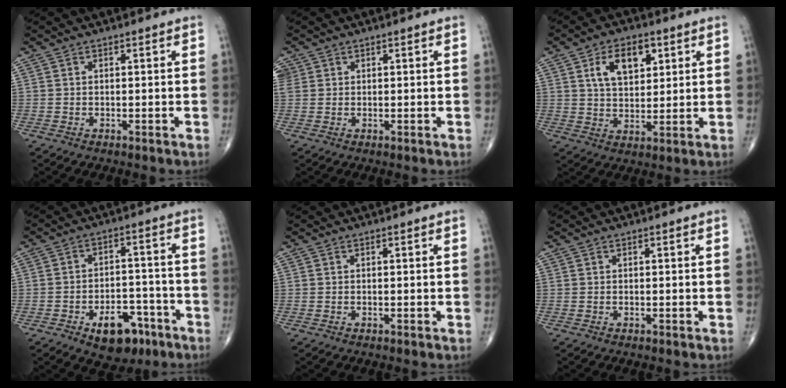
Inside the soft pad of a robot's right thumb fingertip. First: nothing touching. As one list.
[{"total": 2.8, "force": [1.0, 2.5, 0.7], "torque": [-0.006, 0.008, 0.024]}, {"total": 9.4, "force": [3.7, 5.5, 6.7], "torque": [-0.087, -0.011, 0.065]}, {"total": 10.3, "force": [-5.6, 5.9, 6.2], "torque": [-0.057, 0.040, -0.078]}, {"total": 0.0}, {"total": 0.0}]